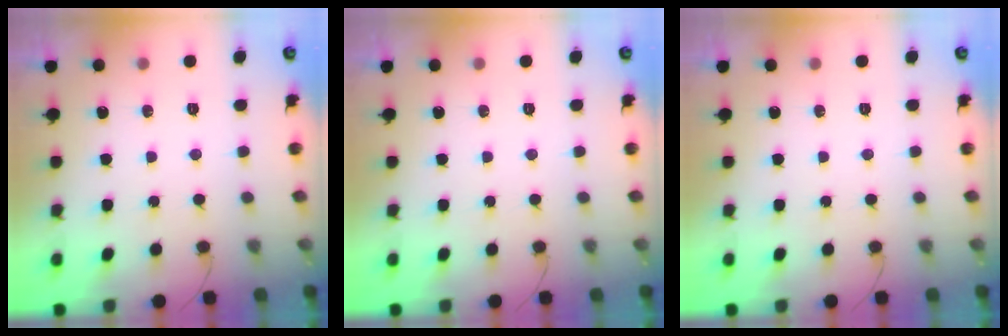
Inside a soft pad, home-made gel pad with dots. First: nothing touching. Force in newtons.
{"total": 0.0}
{"total": 0.0}